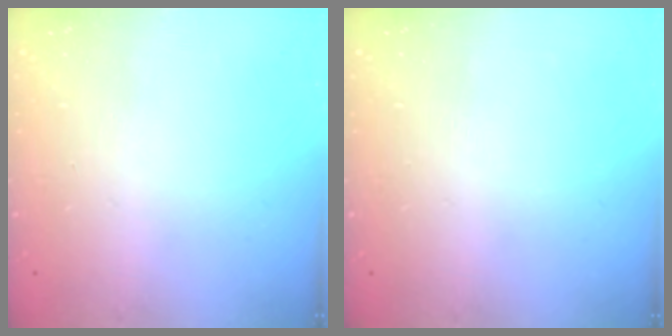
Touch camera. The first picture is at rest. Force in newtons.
{"total": 0.0}